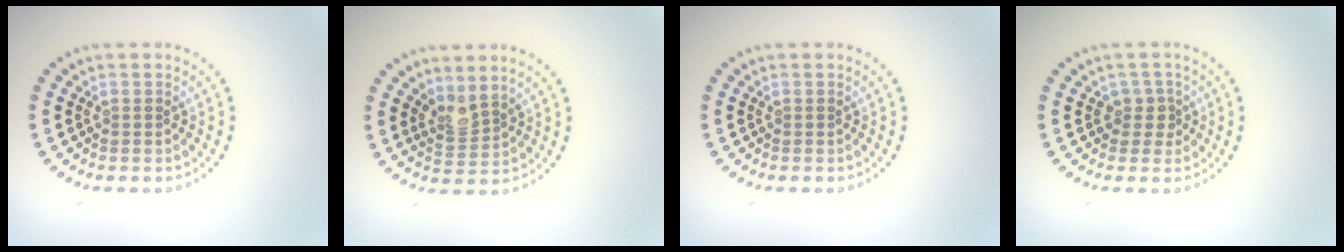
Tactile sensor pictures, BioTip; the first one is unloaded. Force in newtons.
{"total": 2.1, "press": 1.6, "slide": 1.4}
{"total": 0.0}
{"total": 1.7, "press": 1.3, "slide": 1.1}